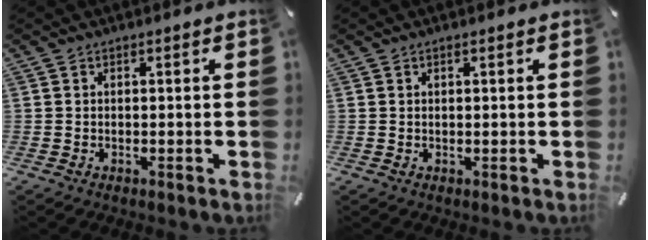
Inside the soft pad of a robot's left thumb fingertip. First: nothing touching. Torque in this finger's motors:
{"motor_torque": [-0.02, 0.08, 0.10, -0.02, -0.02]}